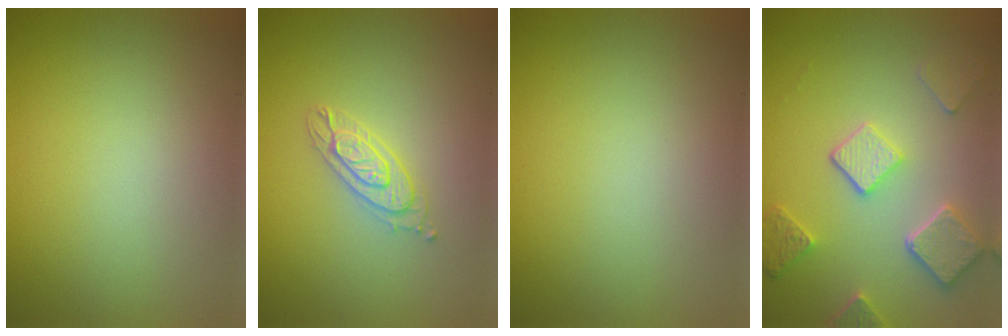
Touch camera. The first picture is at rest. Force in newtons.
{"total": 2.3, "press": 2.3, "slide": 0.4}
{"total": 0.0}
{"total": 5.0, "press": 3.9, "slide": 3.2}